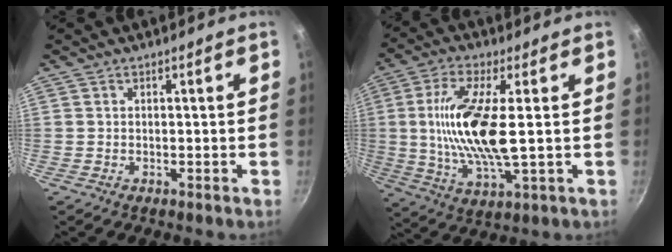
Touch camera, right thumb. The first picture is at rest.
{"total": 15.3, "force": [1.2, 4.5, 14.6], "torque": [-0.295, -0.007, 0.020]}